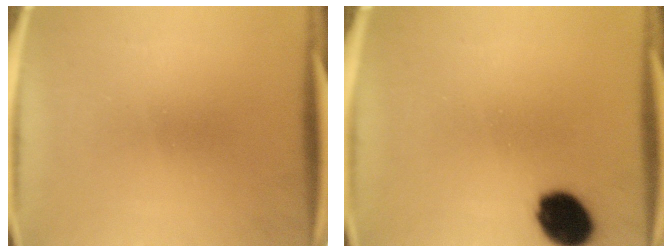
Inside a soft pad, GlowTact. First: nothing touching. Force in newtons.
{"total": 10.8}